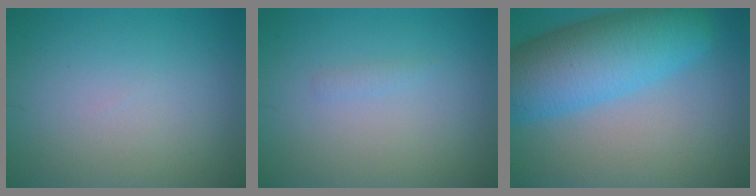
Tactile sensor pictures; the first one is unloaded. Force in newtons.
{"total": 0.6, "press": 0.6, "slide": 0.1}
{"total": 9.9, "press": 9.9, "slide": 0.4}